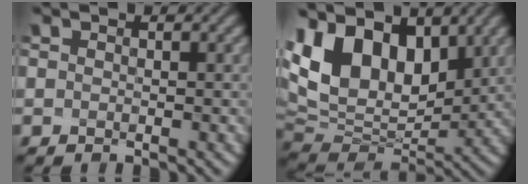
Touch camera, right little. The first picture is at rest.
{"total": 12.7, "force": [4.5, 8.5, 8.4], "torque": [-0.172, 0.025, 0.079]}